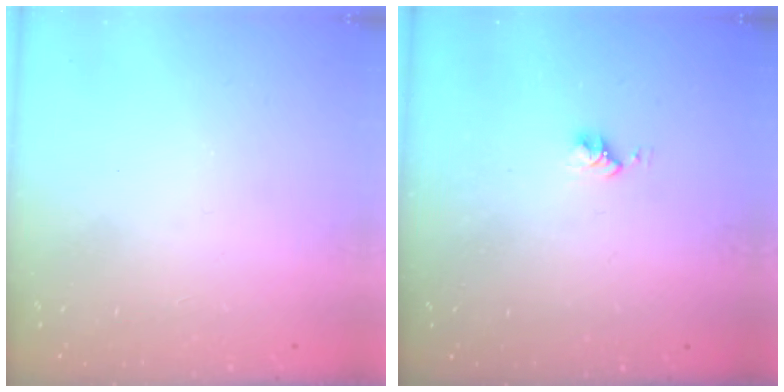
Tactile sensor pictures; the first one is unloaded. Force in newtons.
{"total": 2.8, "press": 2.8, "slide": 0.4}